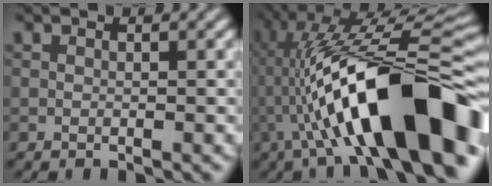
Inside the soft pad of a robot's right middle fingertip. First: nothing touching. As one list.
[{"total": 15.7, "force": [-3.8, 3.9, 14.8], "torque": [-0.225, 0.055, -0.053]}]